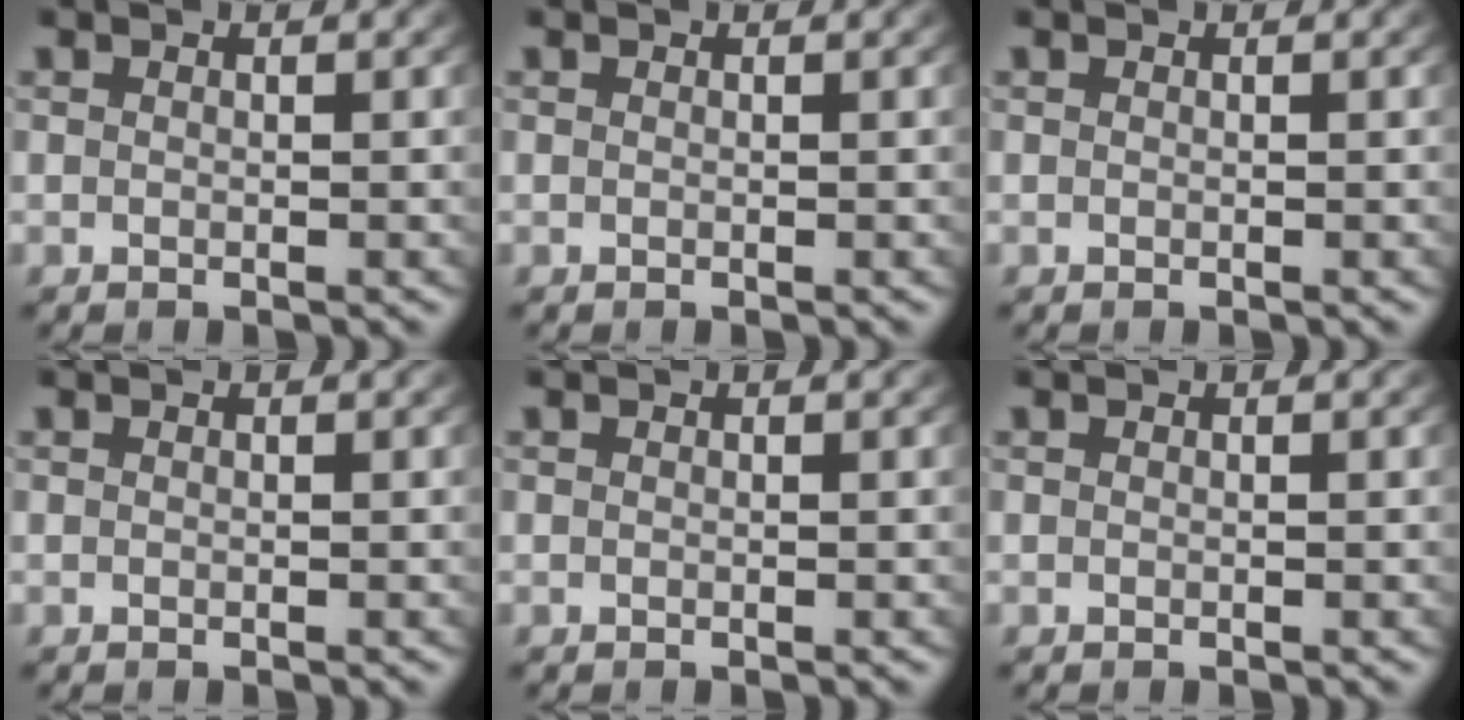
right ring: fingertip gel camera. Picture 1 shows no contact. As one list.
[{"total": 0.0}, {"total": 0.0}, {"total": 0.0}, {"total": 0.0}, {"total": 0.0}]